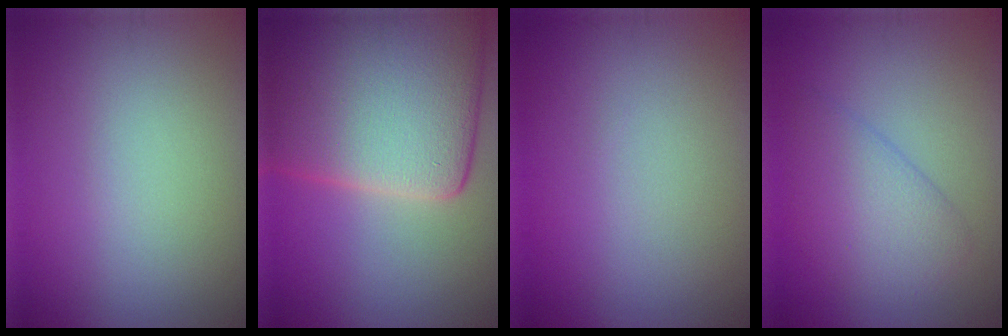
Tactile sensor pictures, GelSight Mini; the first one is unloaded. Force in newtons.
{"total": 16.2, "press": 16.1, "slide": 1.5}
{"total": 0.0}
{"total": 3.6, "press": 3.6, "slide": 0.3}